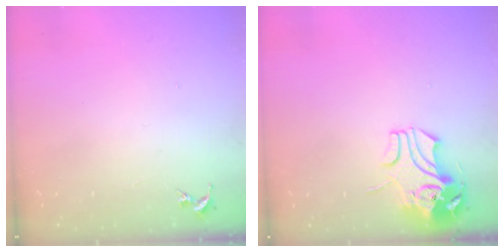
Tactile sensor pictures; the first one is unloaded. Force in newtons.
{"total": 9.6, "press": 9.5, "slide": 1.4}